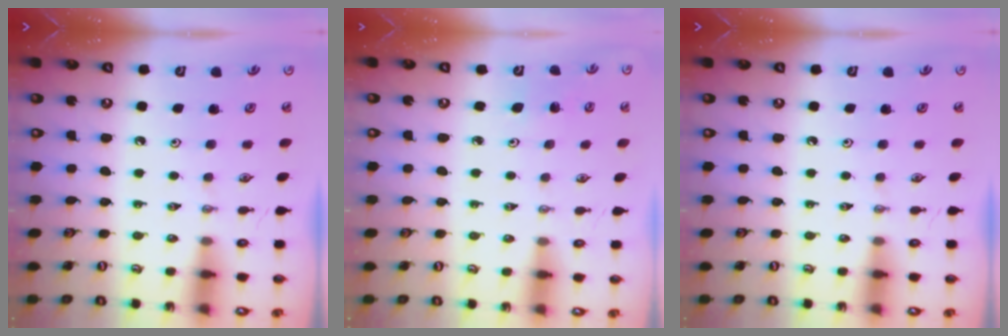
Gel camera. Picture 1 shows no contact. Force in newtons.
{"total": 3.6, "press": 3.4, "slide": 1.0}
{"total": 0.0}